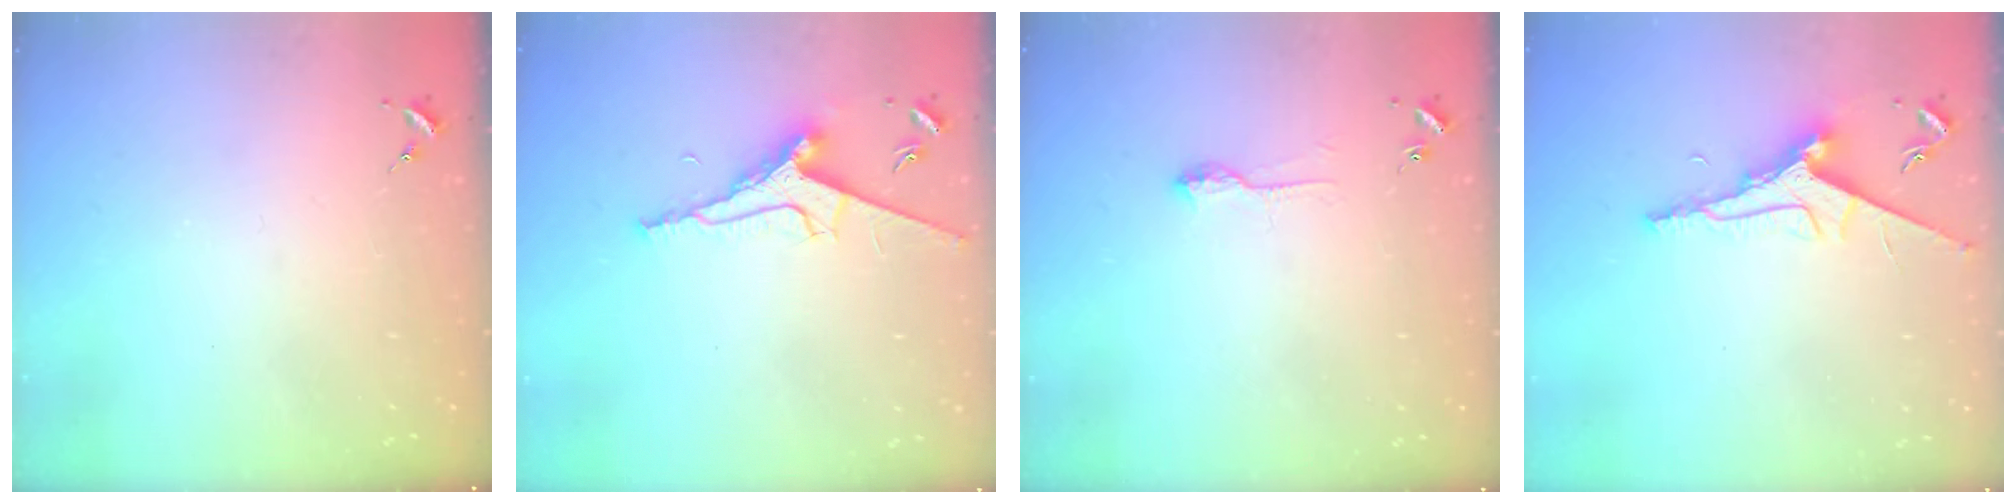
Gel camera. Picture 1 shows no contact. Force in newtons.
{"total": 9.1, "press": 9.0, "slide": 1.4}
{"total": 6.1, "press": 6.1, "slide": 0.6}
{"total": 8.8, "press": 8.8, "slide": 0.6}